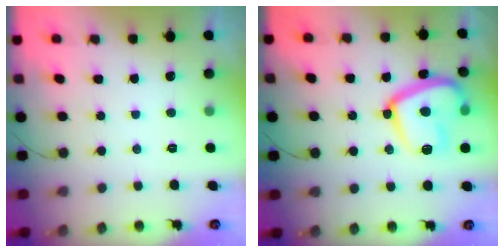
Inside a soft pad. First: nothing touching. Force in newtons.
{"total": 16.9, "press": 16.8, "slide": 1.7}